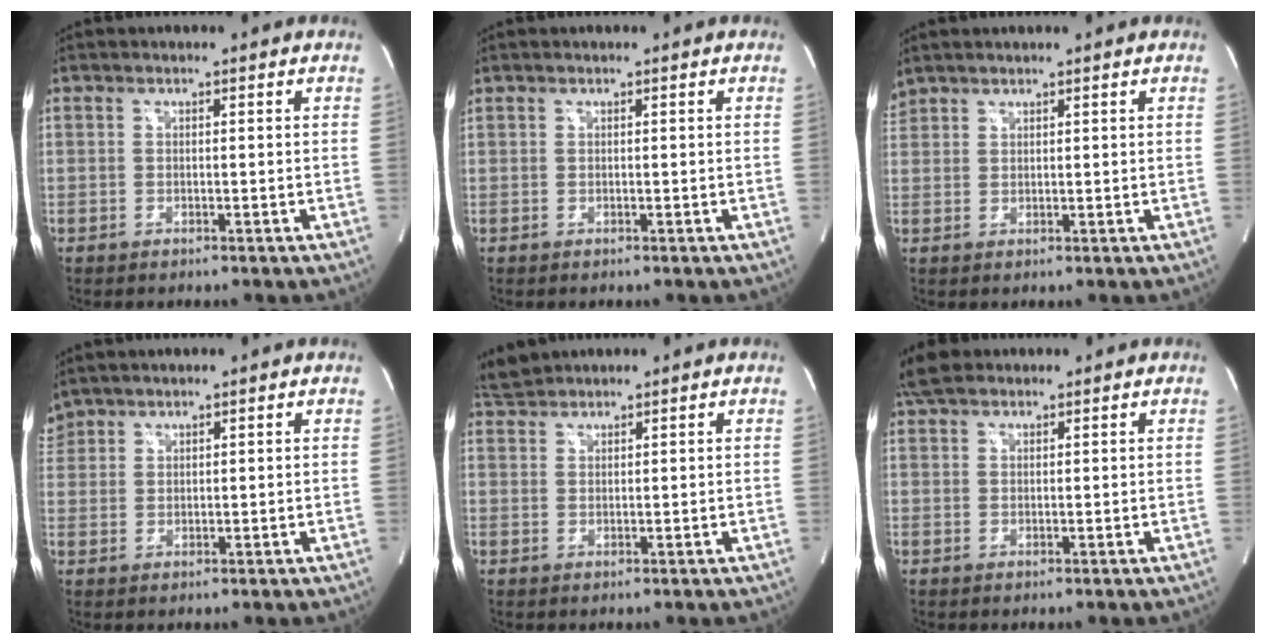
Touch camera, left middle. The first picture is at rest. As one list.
[{"total": 0.0}, {"total": 2.4, "force": [2.3, 0.6, 0.3], "torque": [-0.014, 0.022, 0.047]}, {"total": 3.3, "force": [3.1, 1.3, 0.2], "torque": [-0.009, 0.020, 0.064]}, {"total": 2.6, "force": [2.6, 0.1, -0.3], "torque": [-0.010, 0.013, 0.059]}, {"total": 3.9, "force": [3.2, 1.8, 1.4], "torque": [-0.036, 0.020, 0.061]}]